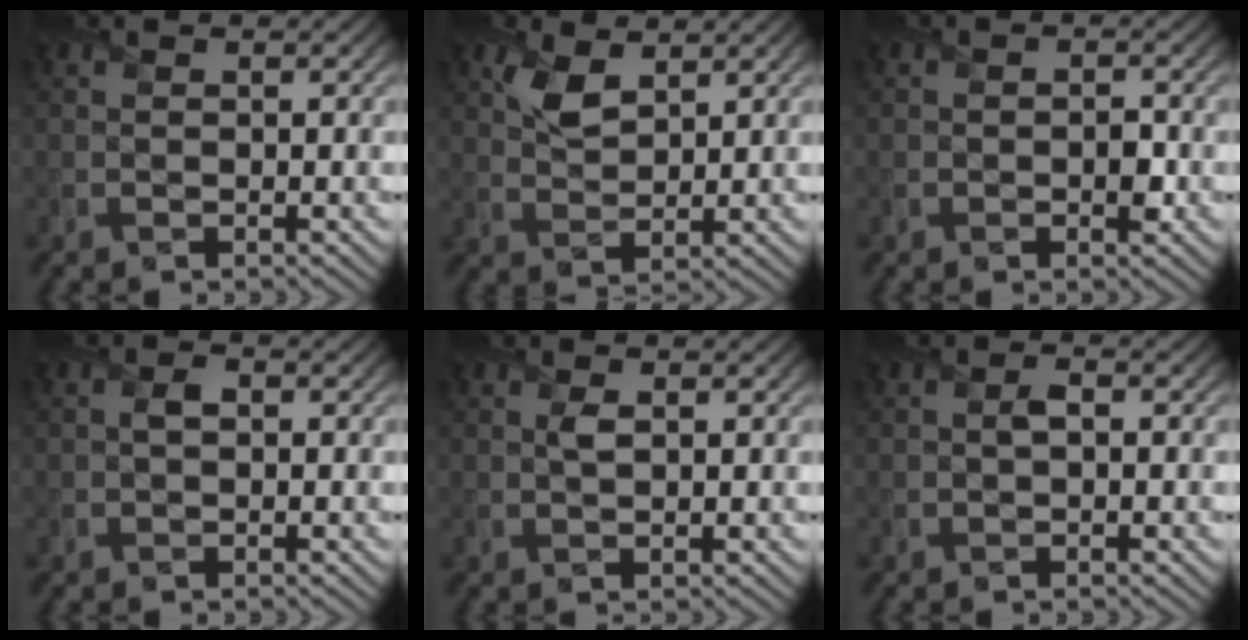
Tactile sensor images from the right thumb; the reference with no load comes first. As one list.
[{"total": 3.9, "force": [2.4, 1.8, 2.5], "torque": [-0.062, -0.002, 0.047]}, {"total": 1.8, "force": [-0.6, 1.0, 1.3], "torque": [-0.018, 0.000, -0.012]}, {"total": 1.1, "force": [0.0, 0.7, 0.9], "torque": [-0.018, 0.003, -0.002]}, {"total": 1.2, "force": [0.5, 0.4, 1.0], "torque": [-0.027, 0.000, 0.010]}, {"total": 1.1, "force": [-0.1, 0.5, 0.9], "torque": [-0.020, 0.004, -0.002]}]